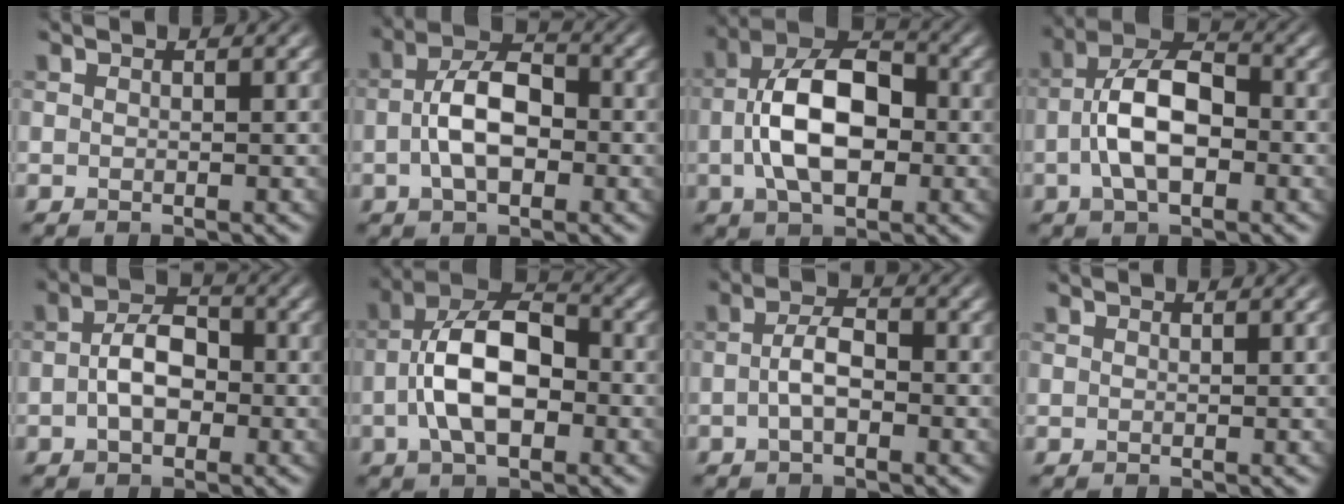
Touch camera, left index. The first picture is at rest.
{"total": 5.4, "force": [-1.0, 2.9, 4.5], "torque": [-0.081, 0.009, -0.025]}
{"total": 8.6, "force": [-0.9, 4.9, 7.1], "torque": [-0.128, 0.017, -0.028]}
{"total": 6.7, "force": [-1.3, 3.4, 5.6], "torque": [-0.107, 0.015, -0.031]}
{"total": 4.1, "force": [-0.7, 2.5, 3.2], "torque": [-0.055, 0.006, -0.018]}
{"total": 7.8, "force": [-1.4, 4.1, 6.5], "torque": [-0.123, 0.018, -0.033]}
{"total": 2.9, "force": [-0.7, 1.3, 2.5], "torque": [-0.049, 0.004, -0.018]}
{"total": 0.9, "force": [0.4, 0.8, 0.2], "torque": [0.000, -0.001, 0.005]}